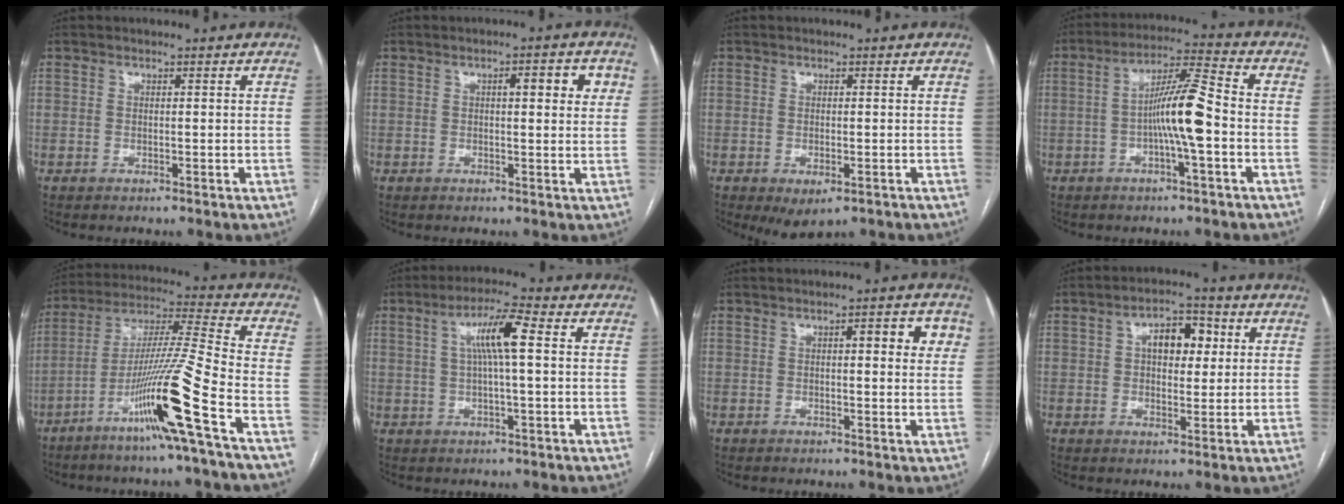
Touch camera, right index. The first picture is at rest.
{"total": 4.8, "force": [1.6, 1.1, 4.4], "torque": [-0.060, 0.010, 0.019]}
{"total": 3.8, "force": [-2.0, 1.6, 2.9], "torque": [-0.041, -0.008, -0.018]}
{"total": 9.1, "force": [-1.7, 0.3, 9.0], "torque": [-0.166, 0.018, -0.033]}
{"total": 15.7, "force": [-7.6, -2.3, 13.5], "torque": [-0.261, -0.020, -0.143]}
{"total": 7.4, "force": [1.5, 0.4, 7.2], "torque": [-0.132, 0.015, 0.026]}
{"total": 4.9, "force": [1.5, 1.3, 4.5], "torque": [-0.057, 0.012, 0.016]}
{"total": 7.0, "force": [1.7, 3.7, 5.7], "torque": [-0.088, 0.023, 0.028]}